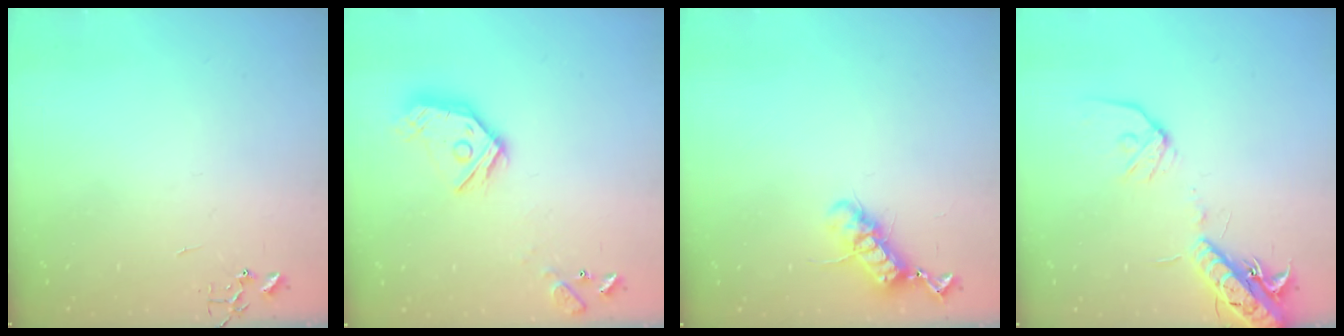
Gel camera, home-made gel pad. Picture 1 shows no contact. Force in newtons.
{"total": 14.1, "press": 14.1, "slide": 1.1}
{"total": 11.7, "press": 11.6, "slide": 1.2}
{"total": 15.1, "press": 14.7, "slide": 3.3}